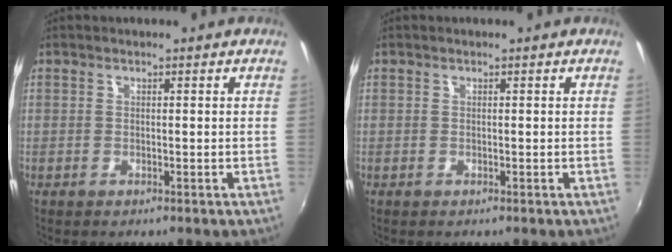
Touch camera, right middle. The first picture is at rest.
{"total": 0.0}